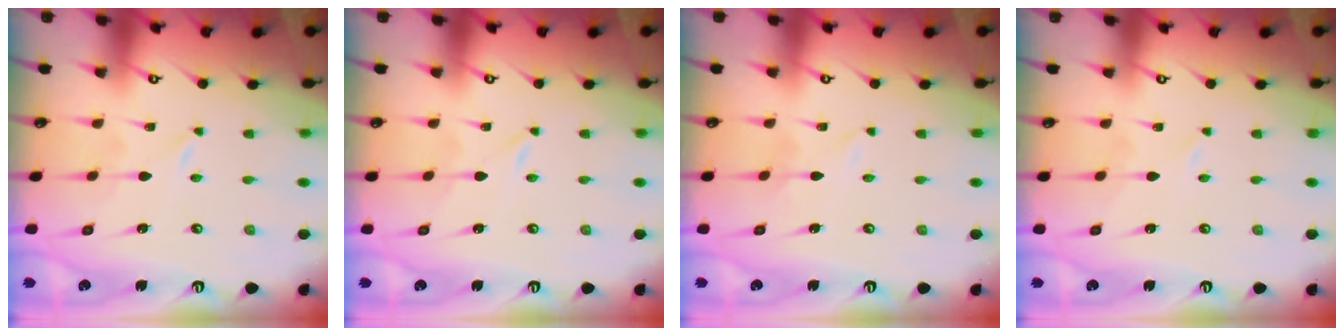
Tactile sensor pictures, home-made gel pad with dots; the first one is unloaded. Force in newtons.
{"total": 0.0}
{"total": 1.7, "press": 1.7, "slide": 0.2}
{"total": 0.6, "press": 0.6, "slide": 0.1}